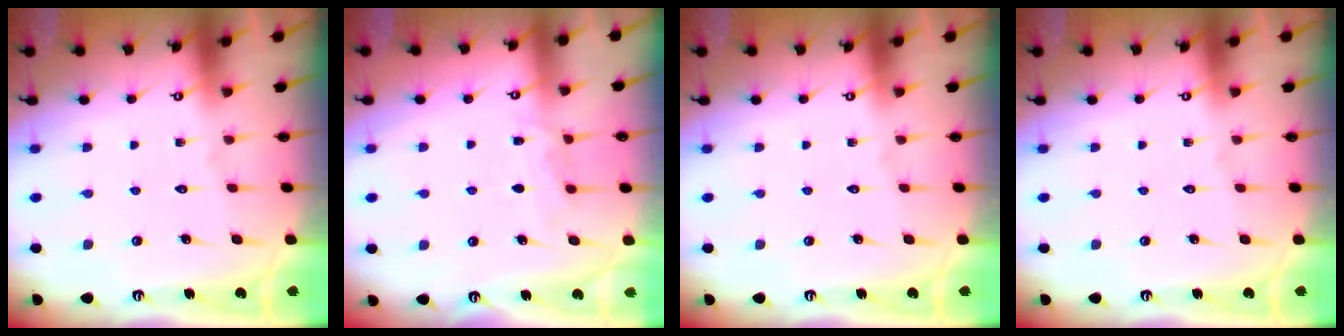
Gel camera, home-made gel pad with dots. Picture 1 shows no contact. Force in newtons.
{"total": 6.3, "press": 6.3, "slide": 0.7}
{"total": 0.0}
{"total": 0.0}